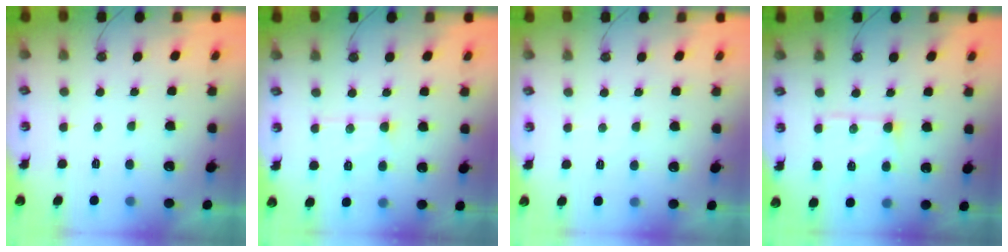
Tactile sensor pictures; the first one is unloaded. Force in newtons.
{"total": 8.9, "press": 8.9, "slide": 0.8}
{"total": 3.8, "press": 3.8, "slide": 0.7}
{"total": 12.8, "press": 12.7, "slide": 1.1}